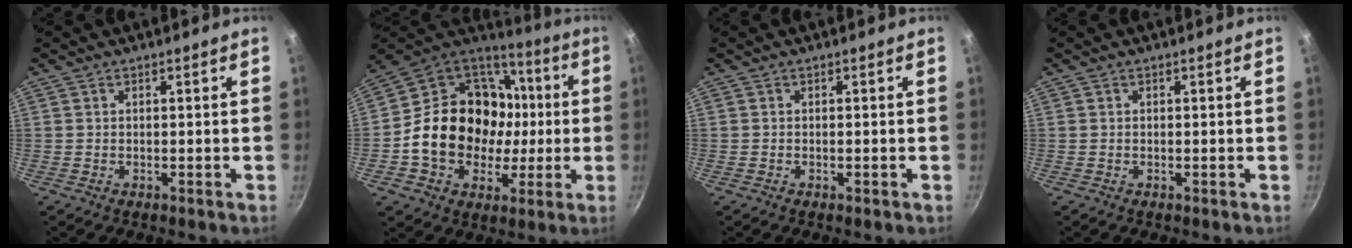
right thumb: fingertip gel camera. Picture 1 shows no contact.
{"total": 24.6, "force": [-0.2, 19.9, 14.4], "torque": [-0.226, 0.044, 0.009]}
{"total": 0.5, "force": [-0.3, 0.2, 0.4], "torque": [-0.006, 0.003, -0.005]}
{"total": 0.0}